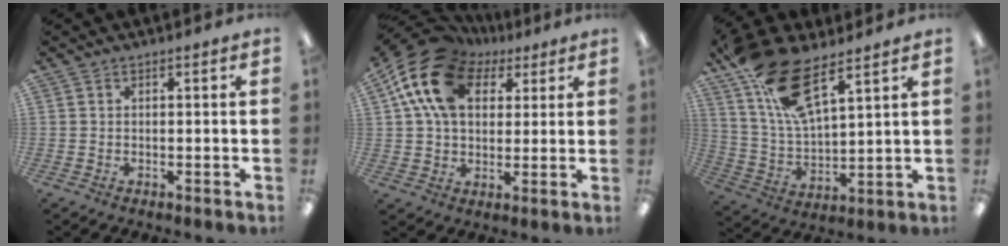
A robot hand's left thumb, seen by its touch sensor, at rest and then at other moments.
{"total": 18.4, "force": [7.9, 12.3, 11.2], "torque": [-0.222, -0.016, 0.143]}
{"total": 16.4, "force": [11.0, 5.2, 10.9], "torque": [-0.218, -0.044, 0.196]}